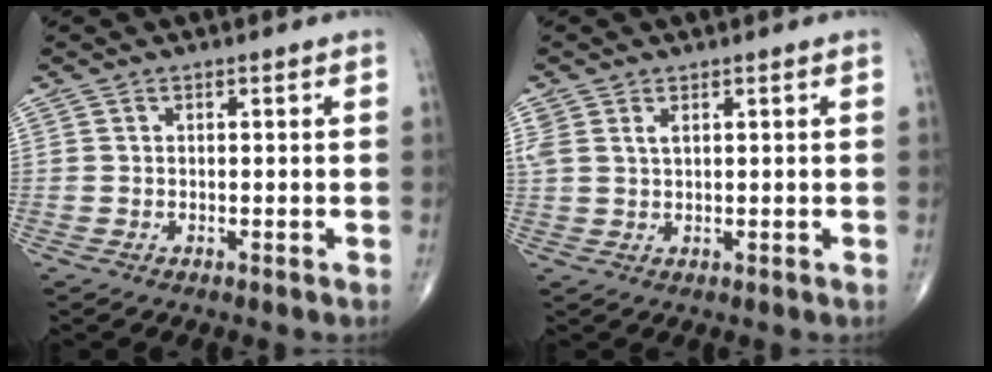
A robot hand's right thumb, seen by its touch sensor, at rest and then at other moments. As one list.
[{"total": 2.8, "force": [1.4, 1.5, 1.9], "torque": [-0.048, 0.010, 0.036]}]